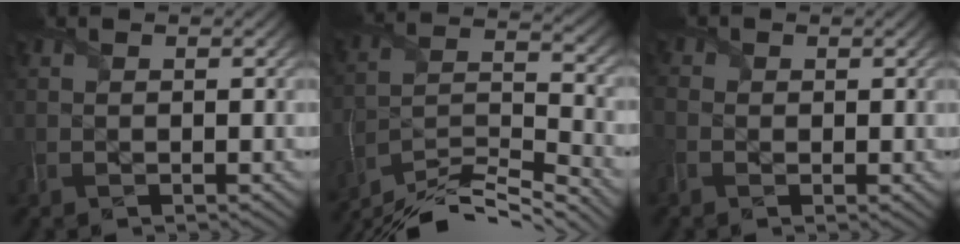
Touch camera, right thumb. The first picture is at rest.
{"total": 12.5, "force": [-11.4, 1.8, 4.8], "torque": [-0.094, 0.004, -0.204]}
{"total": 1.6, "force": [-0.5, 1.5, 0.4], "torque": [-0.013, -0.004, -0.013]}